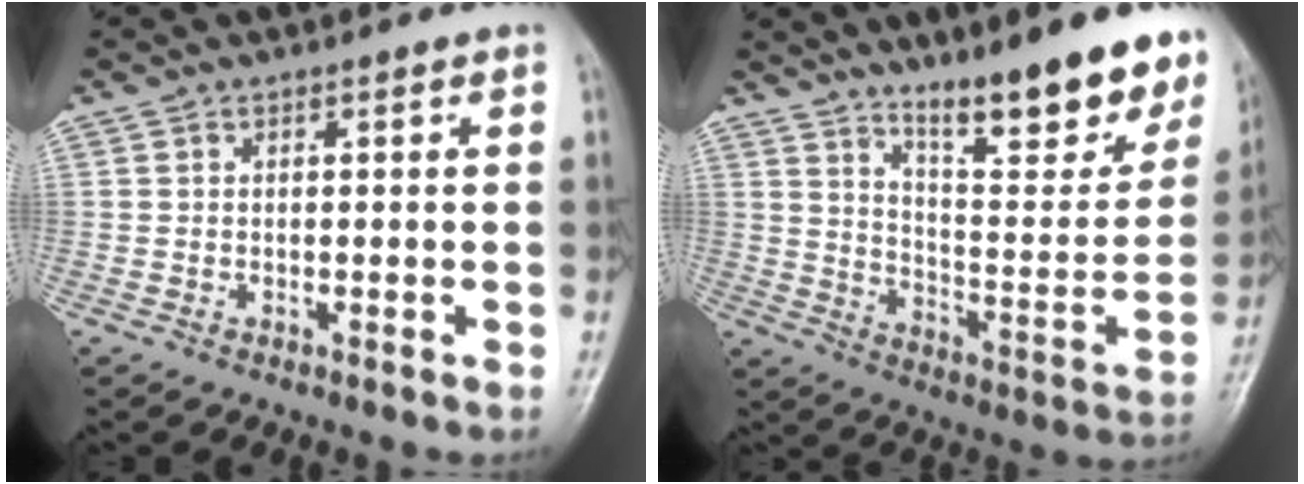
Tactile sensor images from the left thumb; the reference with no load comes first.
{"total": 20.6, "force": [14.4, 5.5, 13.7], "torque": [-0.148, -0.092, 0.222]}